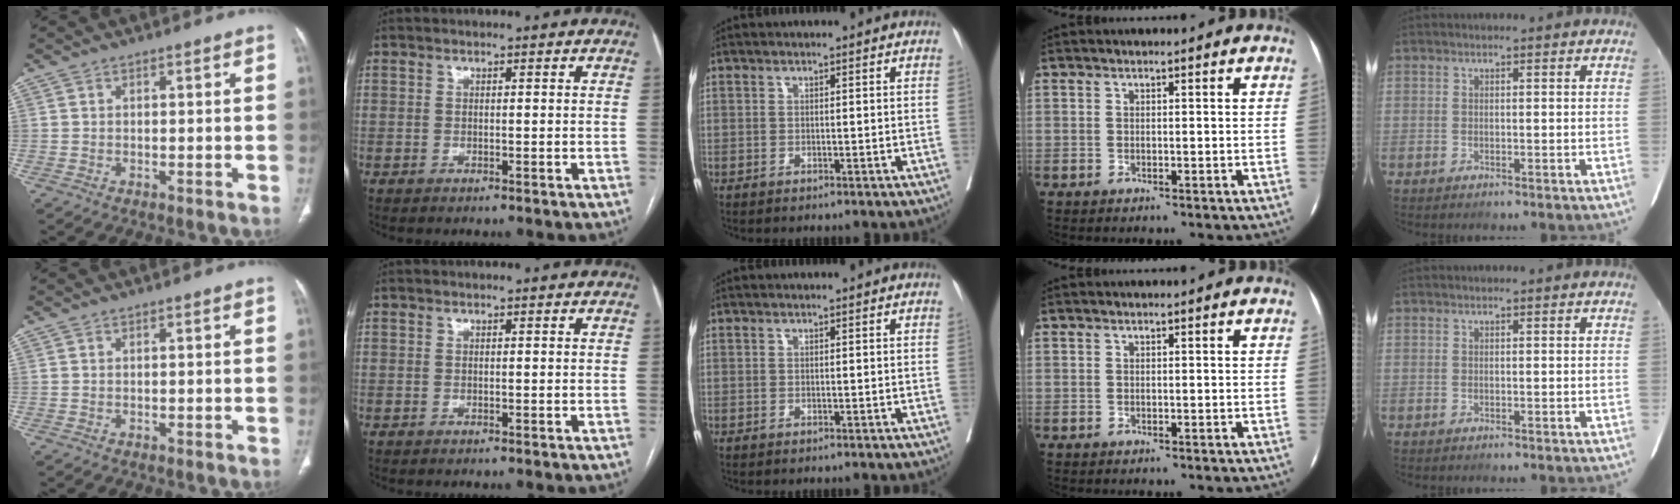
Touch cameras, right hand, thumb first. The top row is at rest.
{}